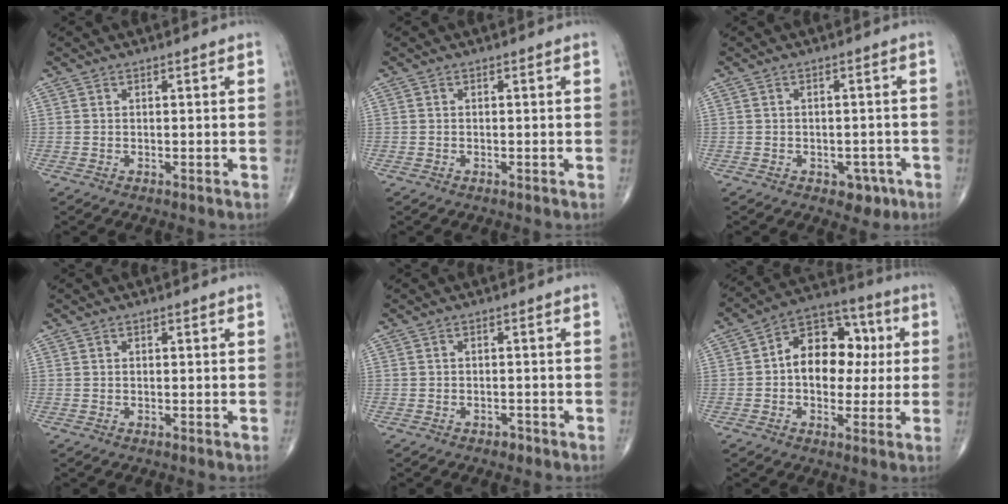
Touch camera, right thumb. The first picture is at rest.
{"total": 0.0}
{"total": 4.1, "force": [-2.0, 2.9, 2.1], "torque": [-0.006, 0.010, -0.021]}
{"total": 0.0}
{"total": 1.5, "force": [-1.1, 1.0, 0.5], "torque": [-0.006, 0.004, -0.016]}
{"total": 14.1, "force": [1.1, 9.9, 10.0], "torque": [-0.106, 0.028, 0.007]}